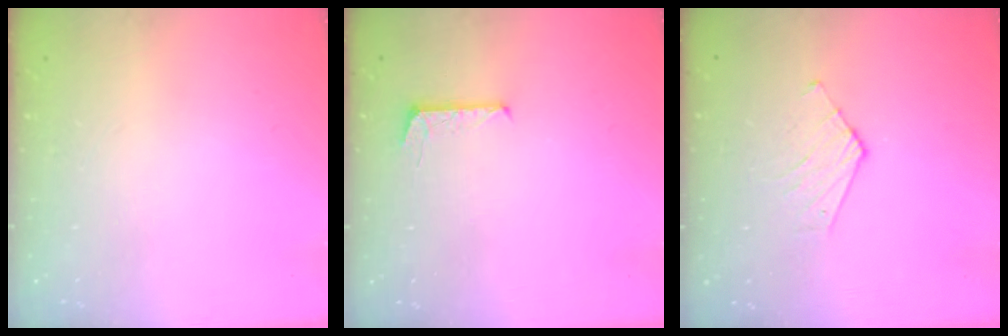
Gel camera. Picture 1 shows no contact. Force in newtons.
{"total": 5.1, "press": 5.1, "slide": 0.5}
{"total": 5.2, "press": 5.2, "slide": 0.4}